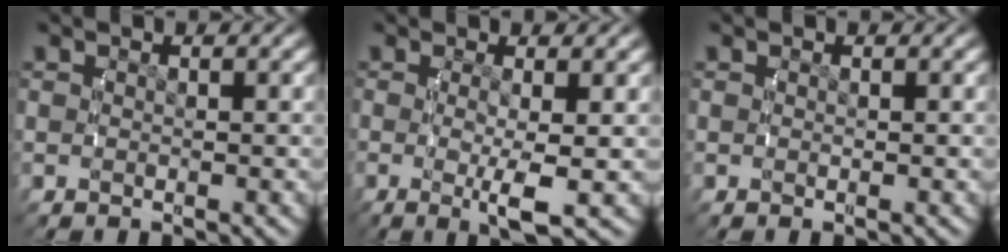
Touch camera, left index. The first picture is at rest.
{"total": 3.7, "force": [-0.8, 0.4, 3.6], "torque": [-0.067, -0.021, -0.007]}
{"total": 0.0}